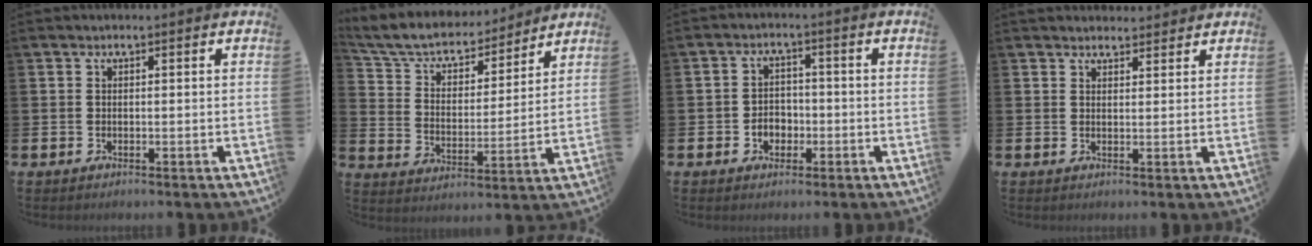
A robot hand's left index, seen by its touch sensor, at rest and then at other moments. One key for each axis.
{"total": 7.0, "fx": 6.4, "fy": 2.4, "fz": 1.4, "tx": -0.065, "ty": -0.048, "tz": 0.110}
{"total": 2.9, "fx": -1.2, "fy": 2.4, "fz": 1.1, "tx": -0.013, "ty": -0.001, "tz": -0.030}
{"total": 2.5, "fx": 2.4, "fy": 0.7, "fz": -0.1, "tx": 0.012, "ty": -0.013, "tz": 0.042}